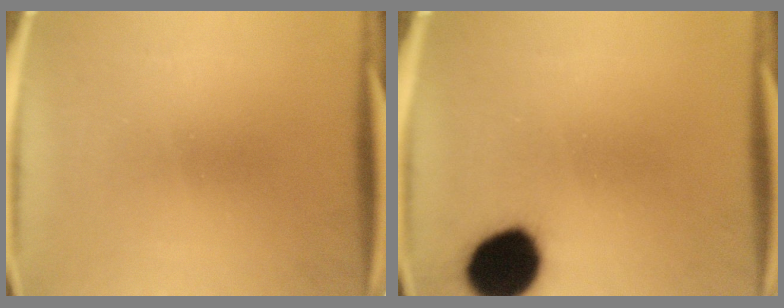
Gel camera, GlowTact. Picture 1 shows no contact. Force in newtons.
{"total": 15.3}